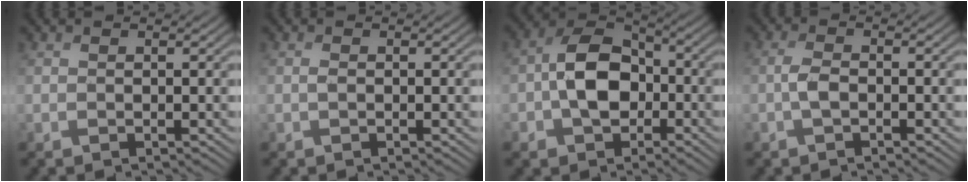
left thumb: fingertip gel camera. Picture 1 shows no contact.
{"total": 0.6, "force": [-0.1, 0.2, 0.6], "torque": [-0.014, -0.001, -0.002]}
{"total": 8.5, "force": [-1.6, 6.0, 5.8], "torque": [-0.113, 0.007, -0.042]}
{"total": 2.1, "force": [-0.8, 0.7, 1.8], "torque": [-0.041, 0.005, -0.021]}